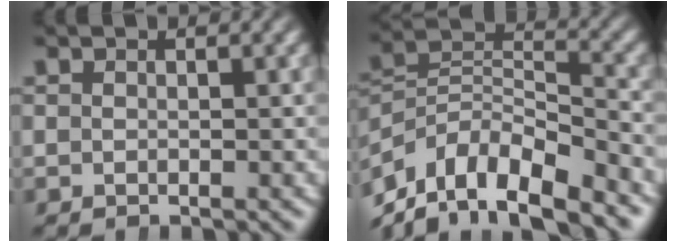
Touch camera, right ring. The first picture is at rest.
{"total": 11.8, "force": [-5.6, 7.7, 6.9], "torque": [-0.139, -0.047, -0.077]}